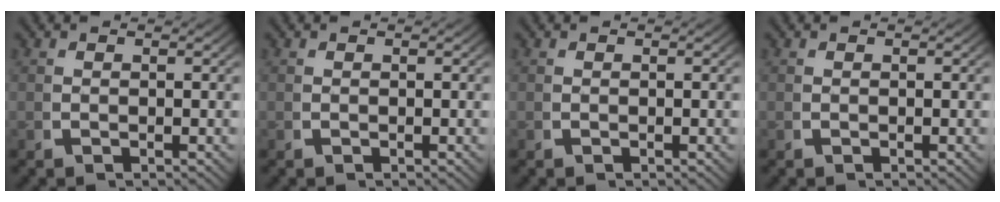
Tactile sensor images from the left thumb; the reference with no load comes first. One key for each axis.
{"total": 0.0}
{"total": 0.0}
{"total": 0.0}